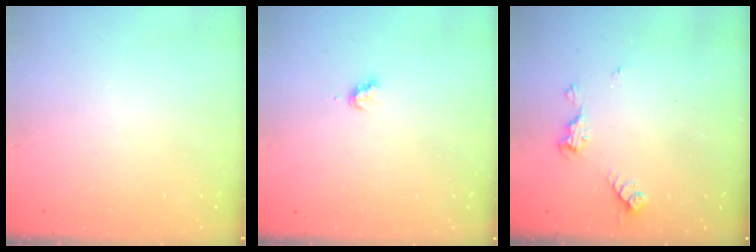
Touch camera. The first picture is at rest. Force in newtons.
{"total": 2.8, "press": 2.8, "slide": 0.3}
{"total": 6.3, "press": 6.3, "slide": 0.5}